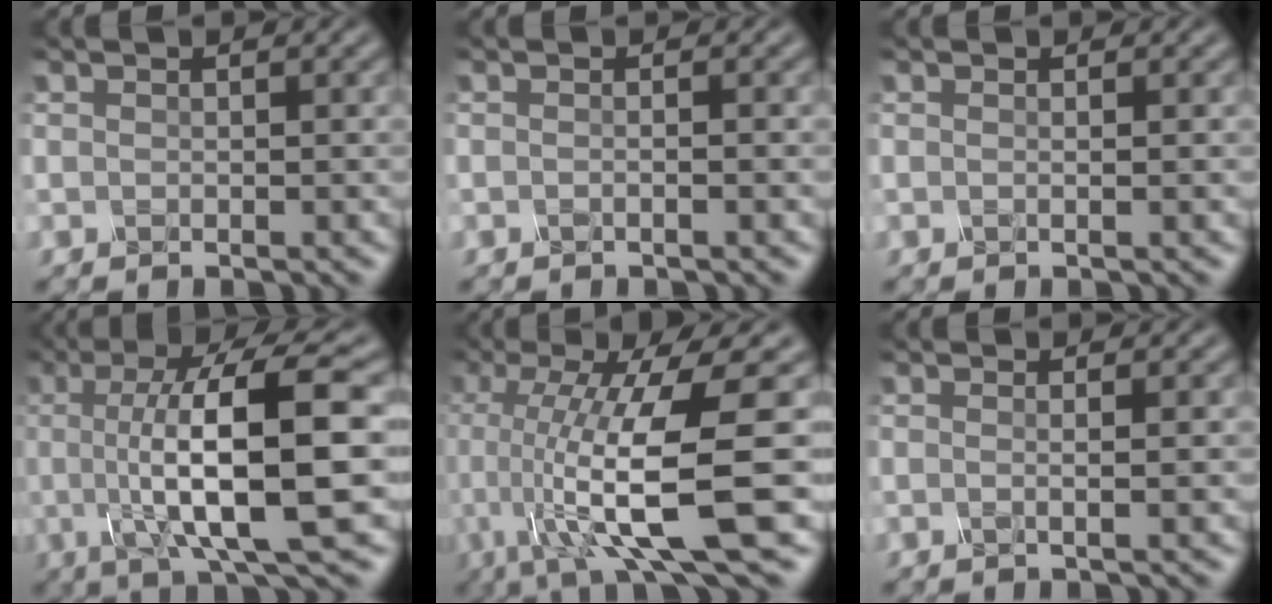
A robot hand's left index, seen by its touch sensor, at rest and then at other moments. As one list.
[{"total": 1.2, "force": [-0.1, 0.6, 1.1], "torque": [-0.001, -0.012, -0.017]}, {"total": 0.8, "force": [0.0, 0.3, 0.7], "torque": [-0.007, -0.001, -0.009]}, {"total": 12.3, "force": [-0.1, 2.9, 12.0], "torque": [-0.161, 0.010, 0.001]}, {"total": 12.3, "force": [-2.1, 2.4, 11.9], "torque": [-0.200, -0.007, -0.026]}, {"total": 1.7, "force": [0.1, 0.7, 1.5], "torque": [-0.017, 0.000, -0.021]}]